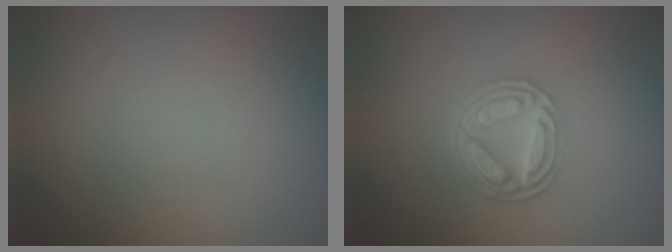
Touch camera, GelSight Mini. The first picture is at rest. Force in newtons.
{"total": 5.0, "press": 3.7, "slide": 3.3}